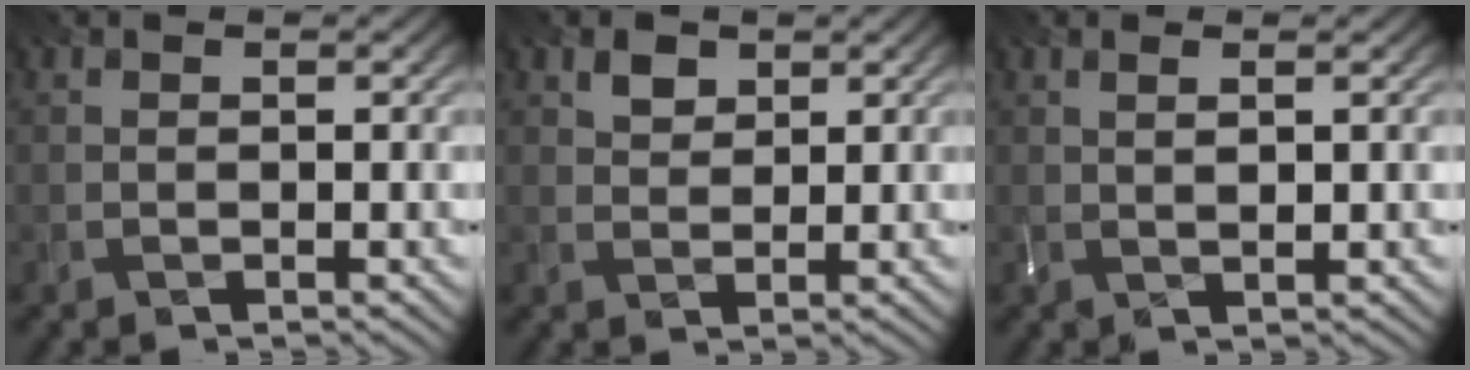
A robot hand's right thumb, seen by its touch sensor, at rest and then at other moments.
{"total": 2.0, "force": [1.6, 1.1, 0.6], "torque": [-0.019, -0.001, 0.021]}
{"total": 1.6, "force": [0.7, 0.1, 1.4], "torque": [-0.032, 0.005, 0.012]}